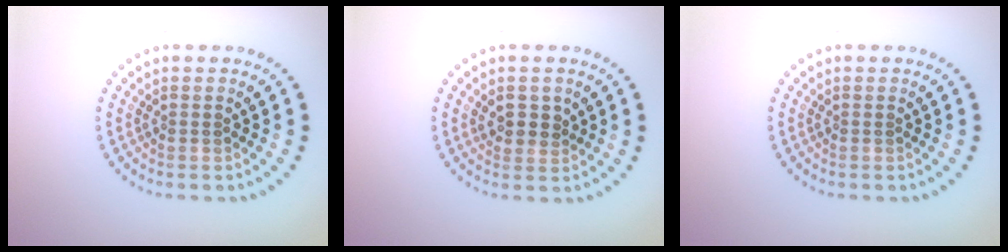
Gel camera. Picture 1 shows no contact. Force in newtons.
{"total": 1.9, "press": 1.7, "slide": 0.7}
{"total": 0.0}